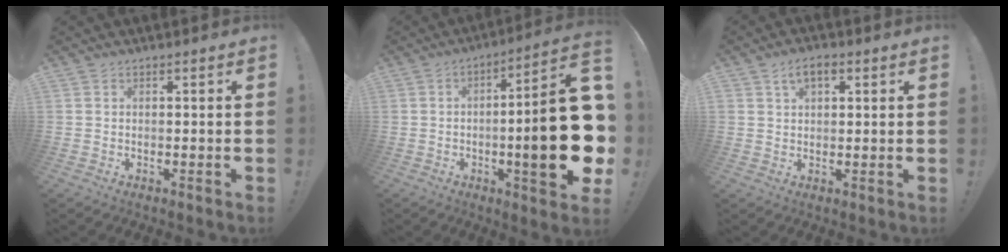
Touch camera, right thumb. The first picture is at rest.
{"total": 22.6, "force": [-2.7, 4.2, 22.1], "torque": [-0.331, 0.002, -0.040]}
{"total": 4.7, "force": [2.0, 2.6, 3.3], "torque": [-0.060, 0.005, 0.038]}